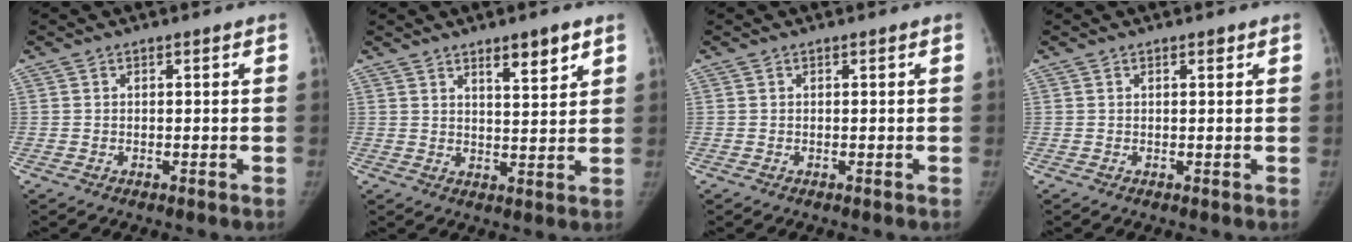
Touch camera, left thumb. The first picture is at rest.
{"total": 6.0, "force": [3.6, 1.6, 4.4], "torque": [-0.055, -0.023, 0.056]}
{"total": 0.0}
{"total": 0.7, "force": [0.4, 0.3, 0.5], "torque": [-0.006, -0.001, 0.006]}